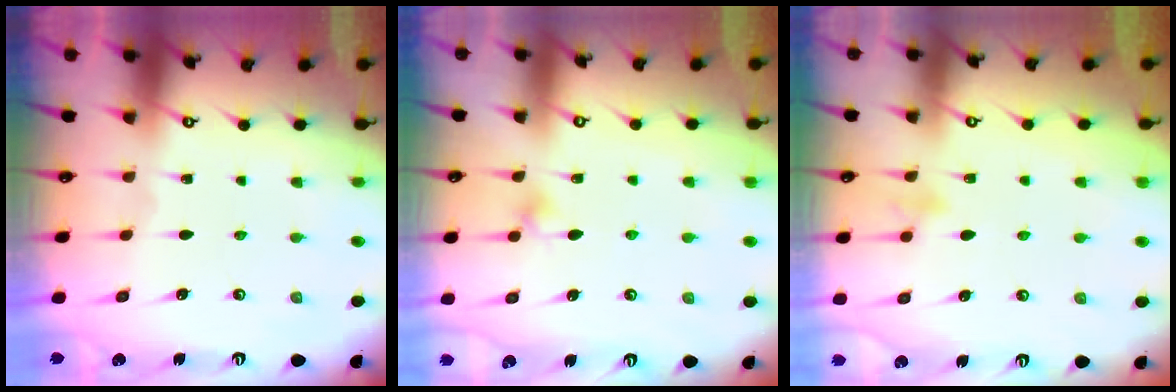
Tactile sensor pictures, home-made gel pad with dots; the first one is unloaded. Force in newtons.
{"total": 5.4, "press": 5.3, "slide": 1.2}
{"total": 7.3, "press": 7.1, "slide": 1.5}